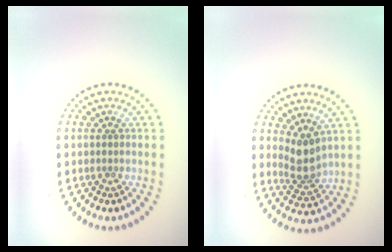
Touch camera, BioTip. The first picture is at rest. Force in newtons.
{"total": 2.9, "press": 2.2, "slide": 1.9}